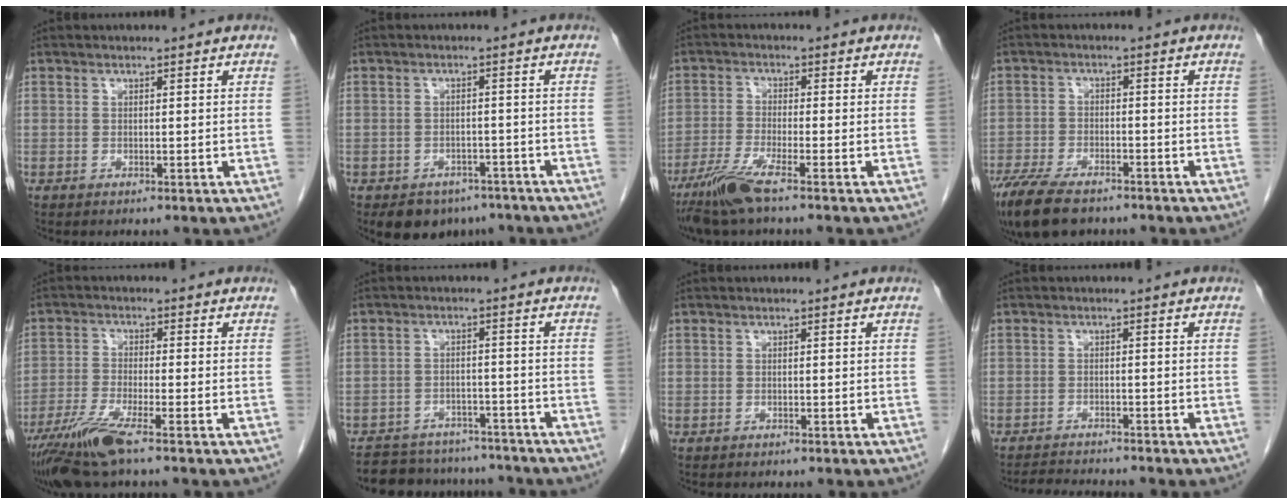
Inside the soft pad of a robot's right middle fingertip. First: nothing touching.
{"total": 6.6, "force": [-5.0, 4.0, 1.4], "torque": [-0.013, 0.007, -0.069]}
{"total": 6.2, "force": [-4.5, -0.1, 4.4], "torque": [-0.096, -0.020, -0.092]}
{"total": 10.7, "force": [-8.2, 3.8, 5.8], "torque": [-0.110, -0.019, -0.135]}
{"total": 7.6, "force": [-5.3, 0.0, 5.6], "torque": [-0.115, -0.024, -0.102]}
{"total": 12.4, "force": [-11.4, 4.5, 2.3], "torque": [-0.039, 0.009, -0.147]}
{"total": 0.0}
{"total": 5.0, "force": [-4.9, 0.1, 1.1], "torque": [-0.020, -0.015, -0.077]}